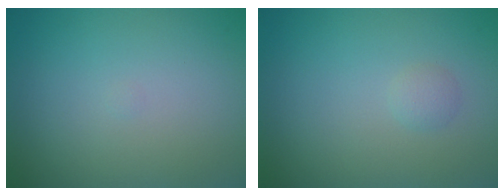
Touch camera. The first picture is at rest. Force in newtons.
{"total": 0.9, "press": 0.9, "slide": 0.0}